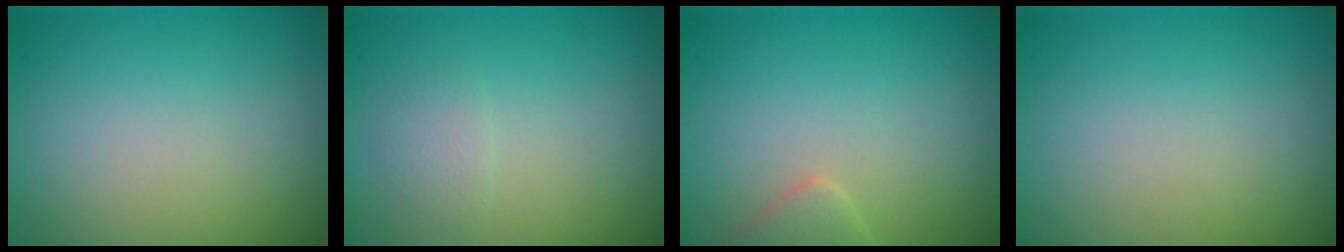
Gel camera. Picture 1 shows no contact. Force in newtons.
{"total": 1.2, "press": 1.2, "slide": 0.1}
{"total": 1.9, "press": 1.9, "slide": 0.1}
{"total": 0.0}